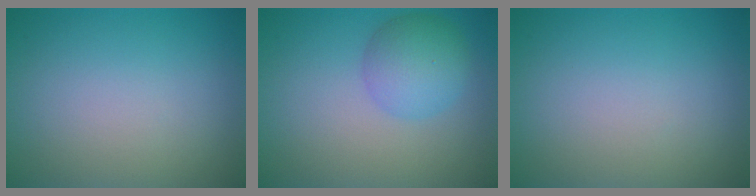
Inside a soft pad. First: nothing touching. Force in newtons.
{"total": 3.9, "press": 3.9, "slide": 0.1}
{"total": 0.0}